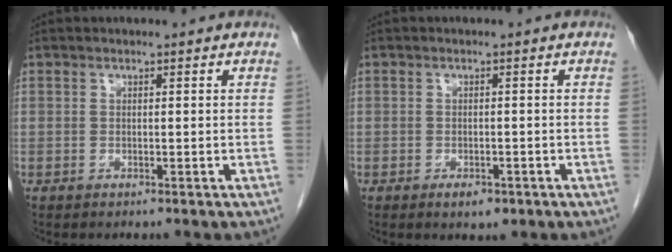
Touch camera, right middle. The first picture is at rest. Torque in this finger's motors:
{"motor_torque": [0.99, -0.50, 0.30, 0.08]}